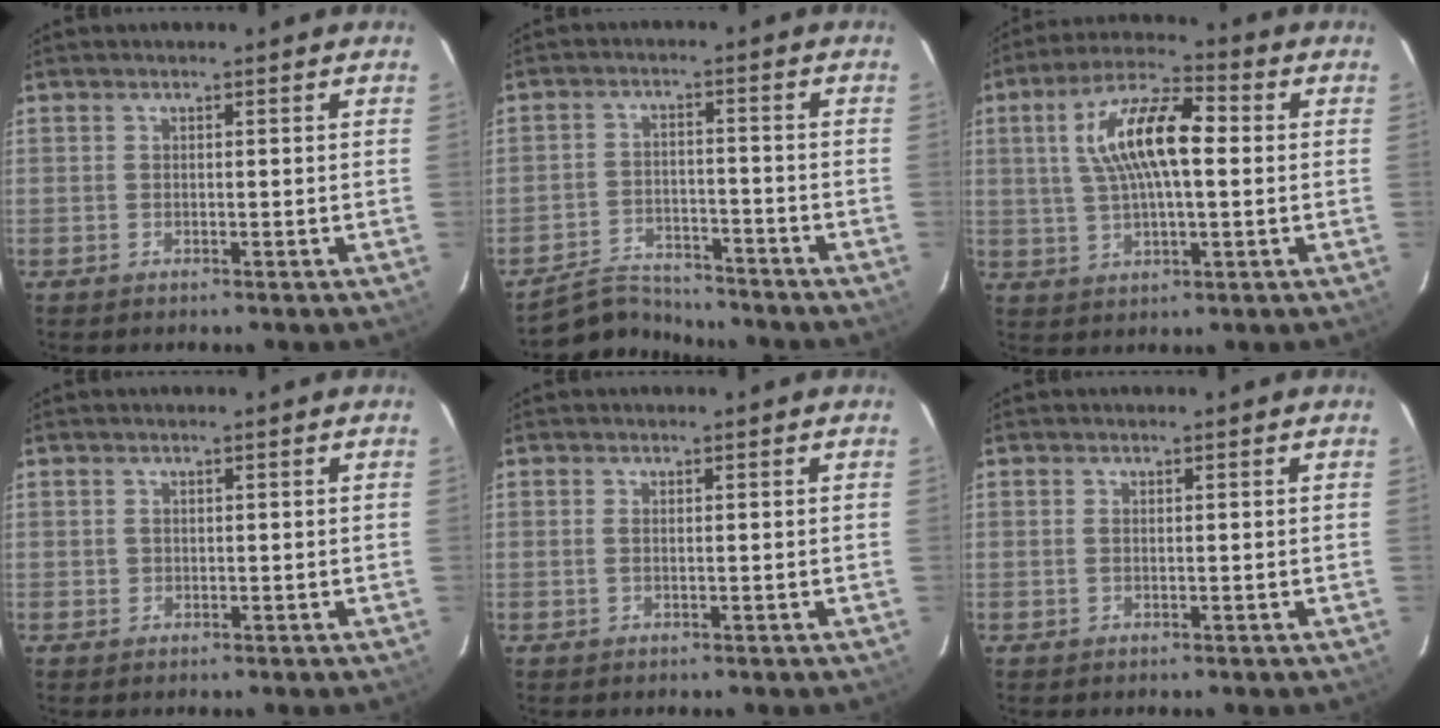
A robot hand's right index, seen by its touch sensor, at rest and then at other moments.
{"total": 7.7, "force": [-7.4, 2.2, 0.5], "torque": [-0.037, 0.009, -0.124]}
{"total": 13.3, "force": [2.0, 4.6, 12.3], "torque": [-0.230, 0.022, 0.034]}
{"total": 0.6, "force": [0.1, 0.6, 0.1], "torque": [0.000, 0.001, 0.002]}
{"total": 0.9, "force": [-0.1, 0.1, 0.9], "torque": [-0.020, 0.001, -0.003]}
{"total": 0.7, "force": [0.0, 0.1, 0.7], "torque": [-0.015, 0.001, -0.002]}